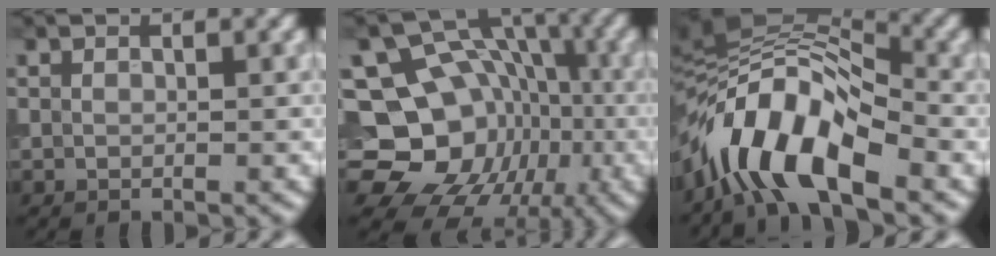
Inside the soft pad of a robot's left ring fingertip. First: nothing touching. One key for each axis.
{"total": 16.1, "fx": -3.6, "fy": 14.4, "fz": 6.4, "tx": -0.114, "ty": -0.002, "tz": -0.078}
{"total": 9.8, "fx": -4.4, "fy": 4.0, "fz": 7.7, "tx": -0.131, "ty": 0.020, "tz": -0.092}